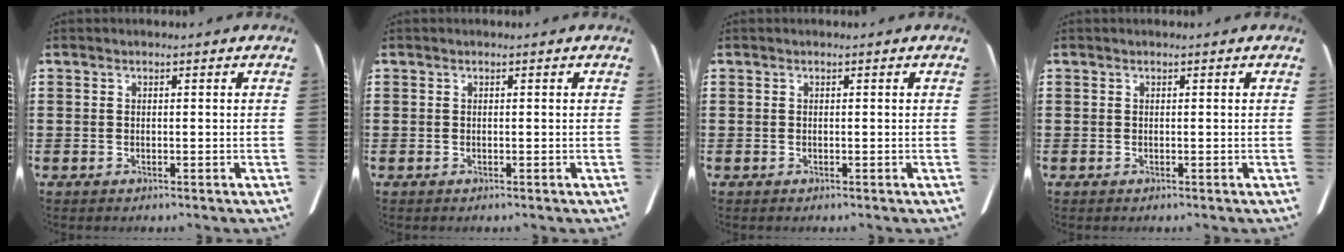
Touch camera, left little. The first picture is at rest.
{"total": 0.0}
{"total": 0.0}
{"total": 0.0}